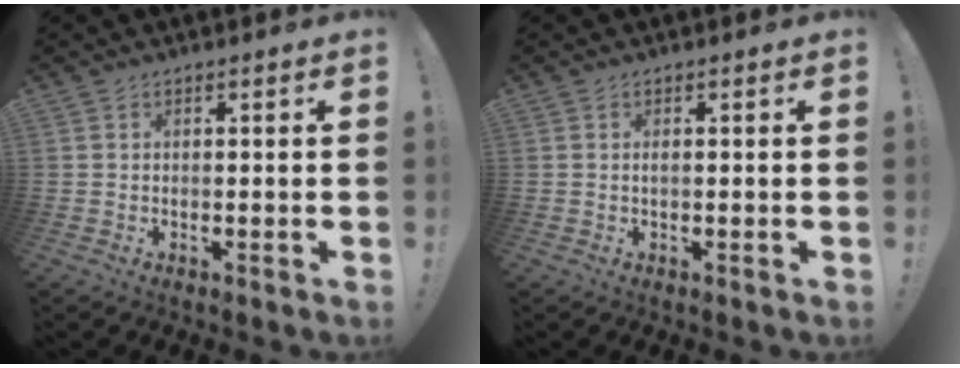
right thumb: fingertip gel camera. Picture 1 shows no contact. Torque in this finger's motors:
{"motor_torque": [0.31, -0.12, -0.02, 0.07, 0.00]}